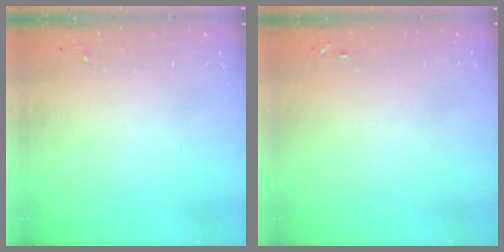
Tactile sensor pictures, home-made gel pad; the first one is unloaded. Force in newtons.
{"total": 2.5, "press": 2.5, "slide": 0.3}